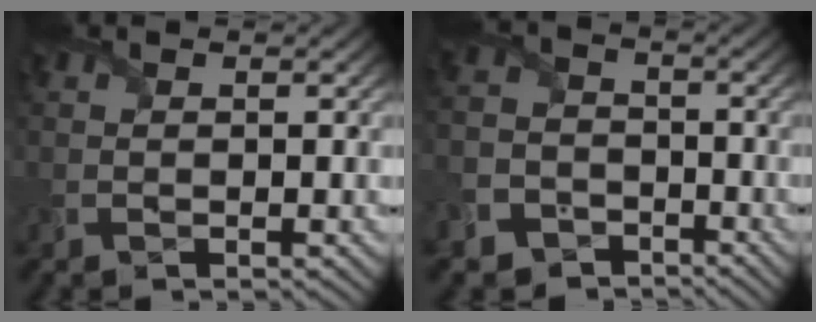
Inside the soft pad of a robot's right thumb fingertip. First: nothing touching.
{"total": 7.3, "force": [-4.9, 5.2, 1.6], "torque": [-0.050, -0.018, -0.104]}